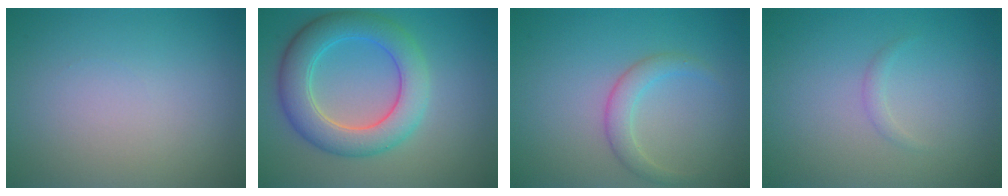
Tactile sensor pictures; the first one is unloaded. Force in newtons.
{"total": 6.4, "press": 6.4, "slide": 0.3}
{"total": 2.2, "press": 2.1, "slide": 0.1}
{"total": 0.8, "press": 0.8, "slide": 0.0}